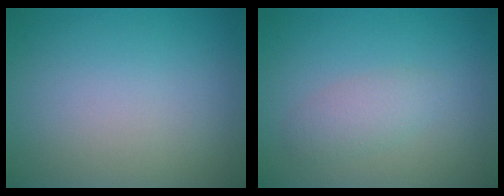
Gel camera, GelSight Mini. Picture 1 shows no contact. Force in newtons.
{"total": 1.9, "press": 1.9, "slide": 0.1}